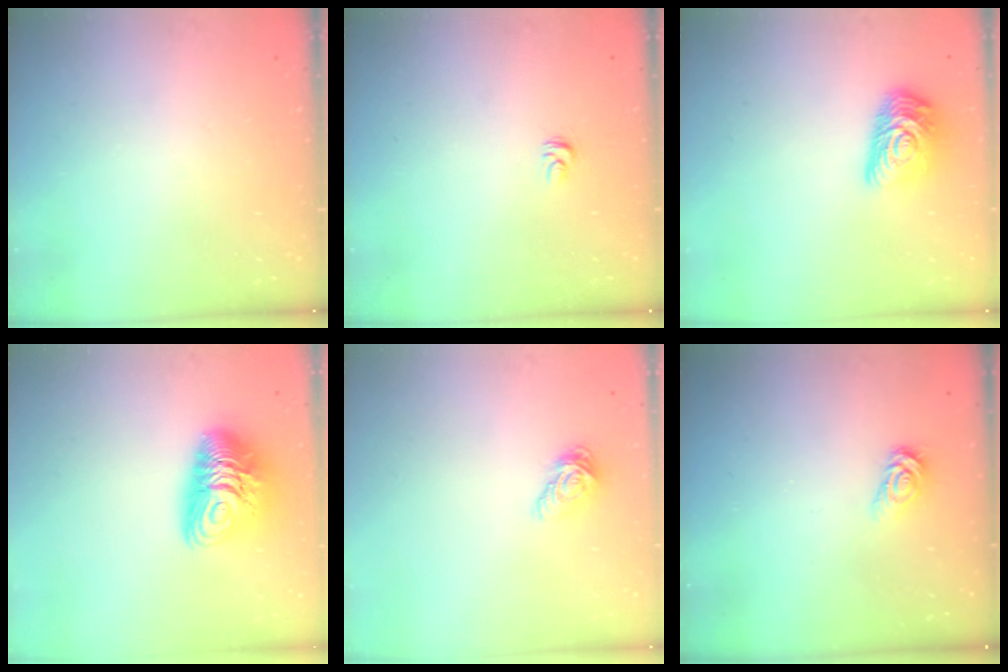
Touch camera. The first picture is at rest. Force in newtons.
{"total": 2.7, "press": 2.7, "slide": 0.2}
{"total": 11.6, "press": 11.5, "slide": 1.0}
{"total": 11.8, "press": 11.8, "slide": 1.1}
{"total": 7.4, "press": 7.4, "slide": 0.1}
{"total": 3.2, "press": 3.2, "slide": 0.3}